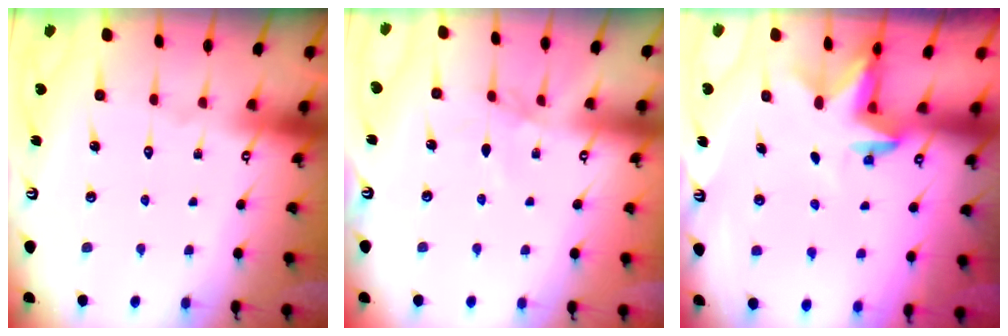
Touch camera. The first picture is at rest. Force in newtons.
{"total": 2.1, "press": 2.0, "slide": 0.4}
{"total": 2.5, "press": 2.5, "slide": 0.4}